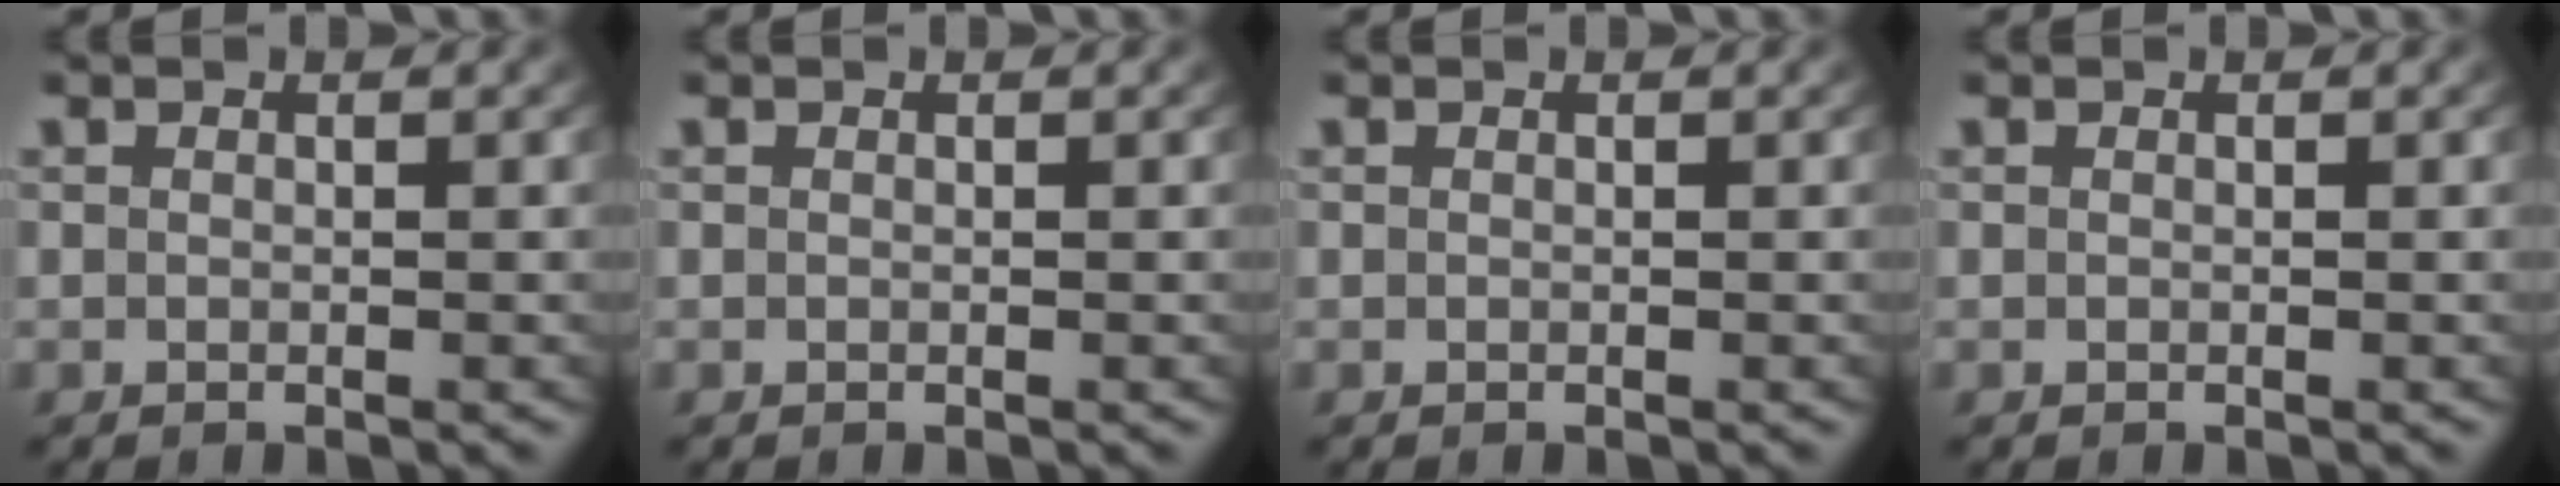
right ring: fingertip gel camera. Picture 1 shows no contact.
{"total": 0.0}
{"total": 0.0}
{"total": 0.0}